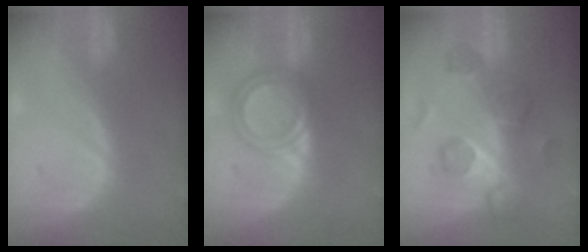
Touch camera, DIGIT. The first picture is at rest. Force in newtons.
{"total": 5.2, "press": 5.2, "slide": 0.1}
{"total": 8.7, "press": 8.4, "slide": 2.2}